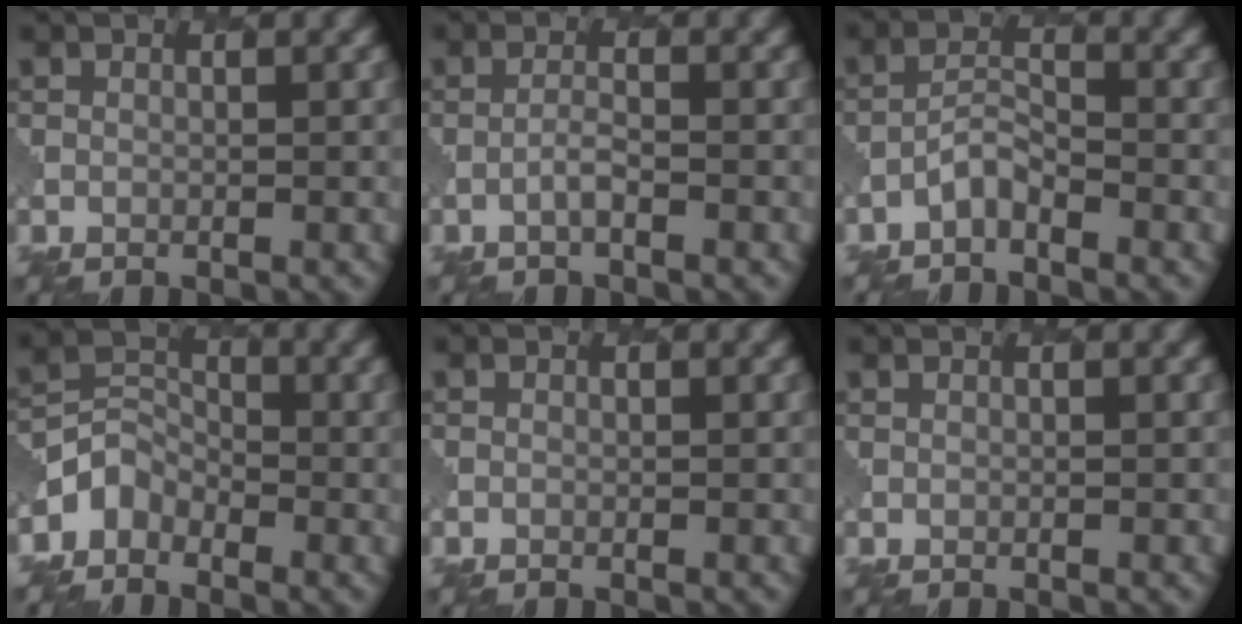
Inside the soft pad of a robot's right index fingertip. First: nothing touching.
{"total": 1.0, "force": [-0.5, 0.0, 0.8], "torque": [-0.015, 0.006, -0.014]}
{"total": 1.7, "force": [-1.4, 0.5, 0.9], "torque": [-0.018, 0.009, -0.032]}
{"total": 2.7, "force": [-1.9, 1.8, 0.4], "torque": [-0.005, 0.007, -0.049]}
{"total": 0.0}
{"total": 0.0}